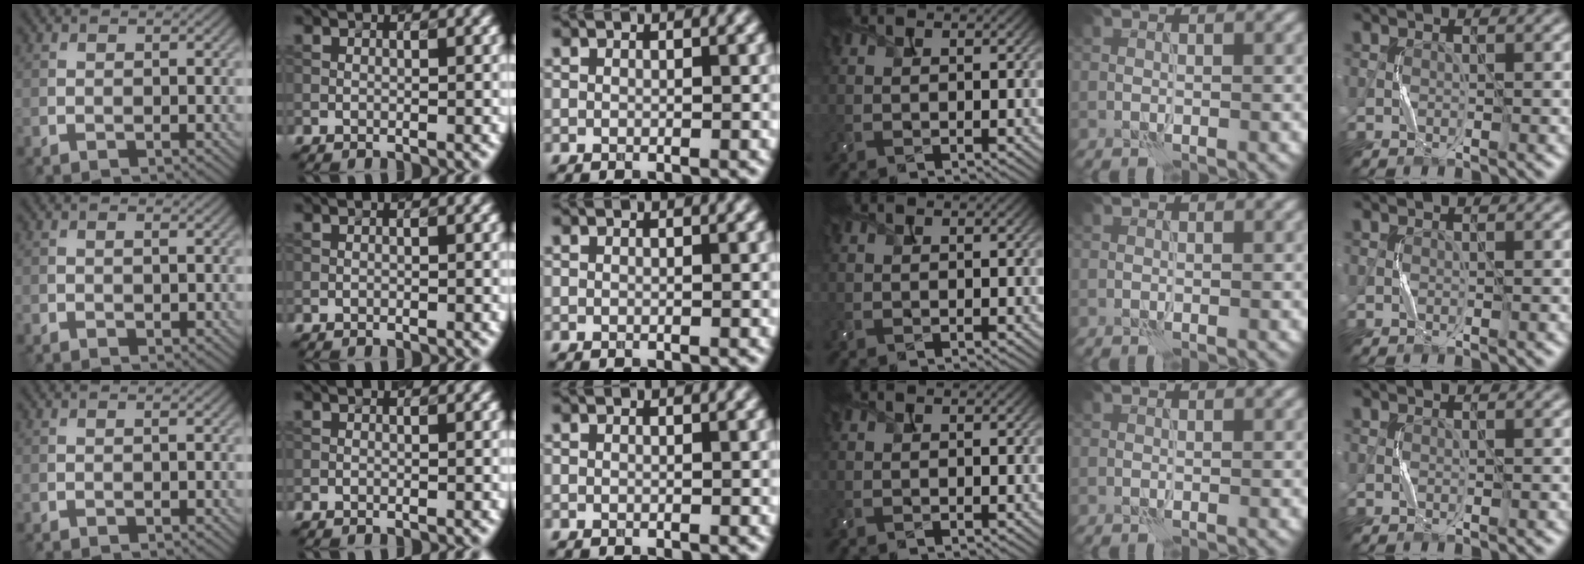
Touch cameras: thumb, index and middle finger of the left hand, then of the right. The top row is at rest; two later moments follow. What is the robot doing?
{"motion": "squeeze", "object": "bubble wrap"}